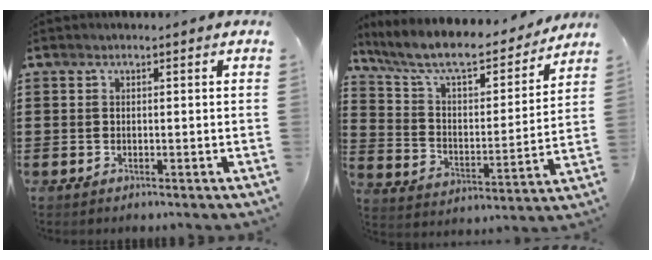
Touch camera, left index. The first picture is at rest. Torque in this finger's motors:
{"motor_torque": [1.66, -0.48, 0.36, 0.21]}